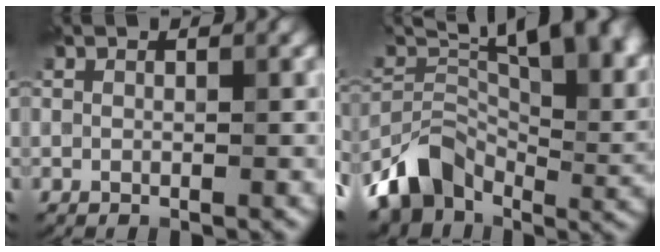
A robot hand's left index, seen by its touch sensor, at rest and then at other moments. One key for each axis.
{"total": 11.8, "fx": -1.0, "fy": 8.3, "fz": 8.4, "tx": -0.140, "ty": -0.011, "tz": -0.023}